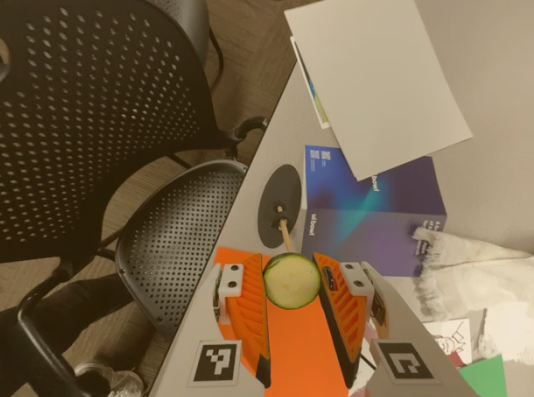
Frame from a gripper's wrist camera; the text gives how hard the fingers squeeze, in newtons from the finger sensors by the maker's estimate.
{"total": 9.0, "left": 8.7, "right": 9.3}